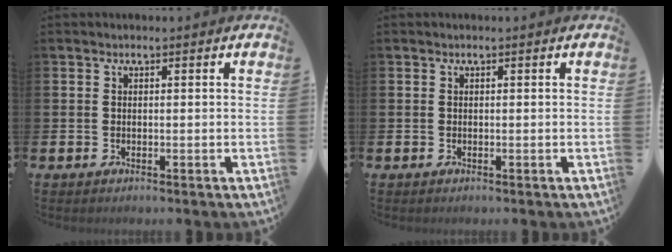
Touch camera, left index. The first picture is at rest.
{"total": 0.0}